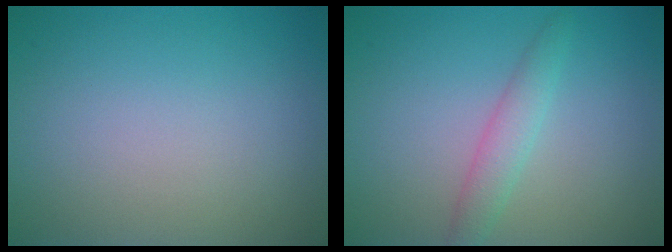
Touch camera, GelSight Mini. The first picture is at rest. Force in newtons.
{"total": 2.1, "press": 2.1, "slide": 0.1}